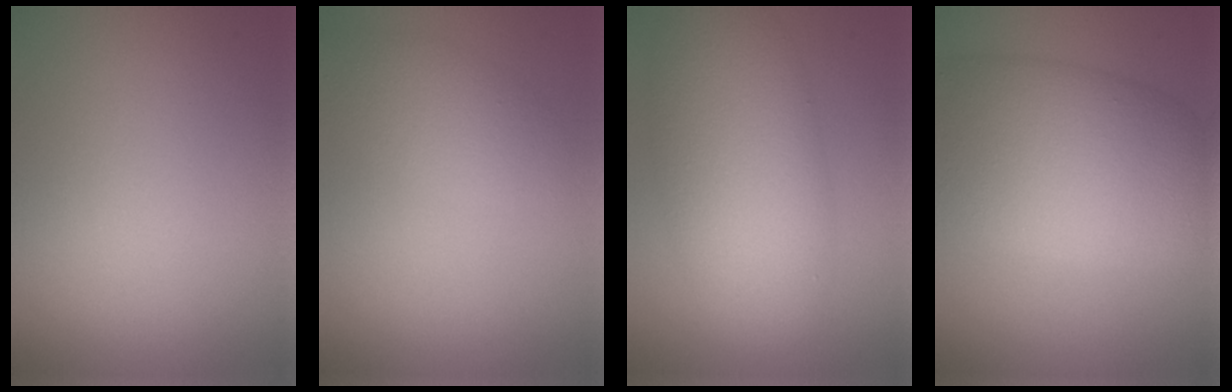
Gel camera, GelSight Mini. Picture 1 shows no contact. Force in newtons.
{"total": 2.9, "press": 2.9, "slide": 0.2}
{"total": 8.1, "press": 8.1, "slide": 0.2}
{"total": 10.7, "press": 10.7, "slide": 0.2}